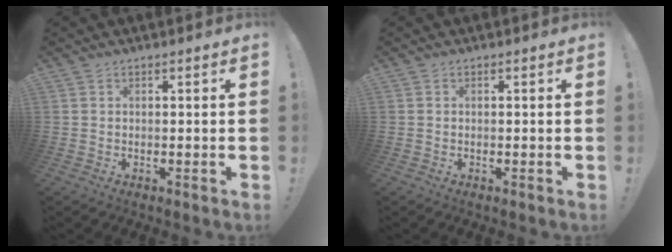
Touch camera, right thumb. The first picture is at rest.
{"total": 0.0}